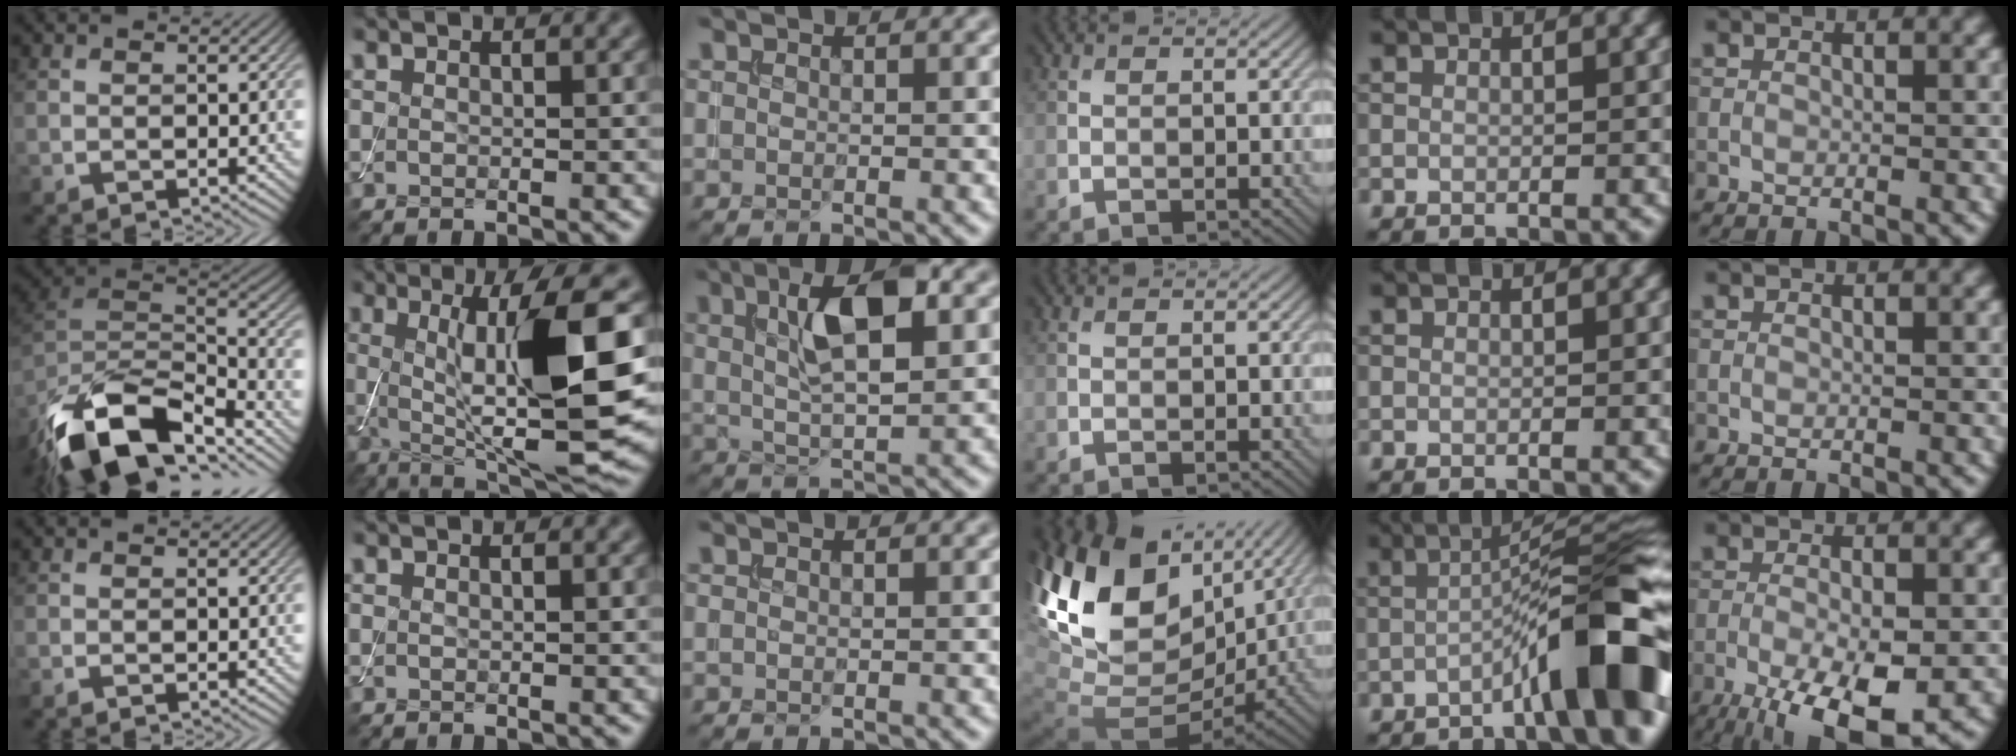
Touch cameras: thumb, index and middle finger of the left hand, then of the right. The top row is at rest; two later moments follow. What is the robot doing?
{"motion": "assemble", "object": "toy tower of hanoi"}